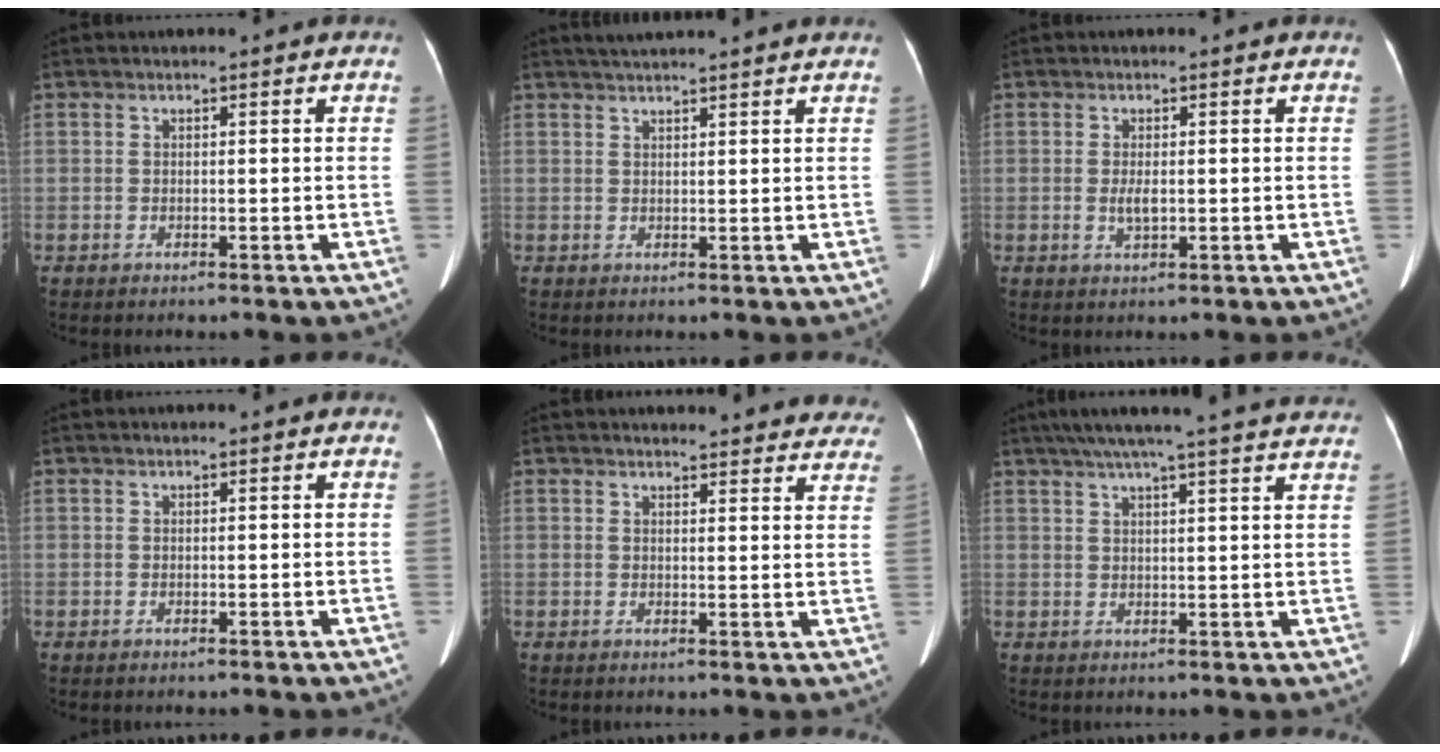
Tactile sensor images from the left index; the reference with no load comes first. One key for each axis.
{"total": 6.4, "fx": 5.8, "fy": -0.6, "fz": 2.7, "tx": -0.039, "ty": 0.032, "tz": 0.077}
{"total": 2.0, "fx": -0.2, "fy": 0.6, "fz": 1.9, "tx": -0.040, "ty": -0.002, "tz": -0.001}
{"total": 0.0}
{"total": 15.3, "fx": 14.5, "fy": 3.4, "fz": 3.6, "tx": -0.010, "ty": -0.030, "tz": 0.140}
{"total": 21.7, "fx": 18.9, "fy": 0.5, "fz": 10.6, "tx": -0.168, "ty": 0.020, "tz": 0.239}